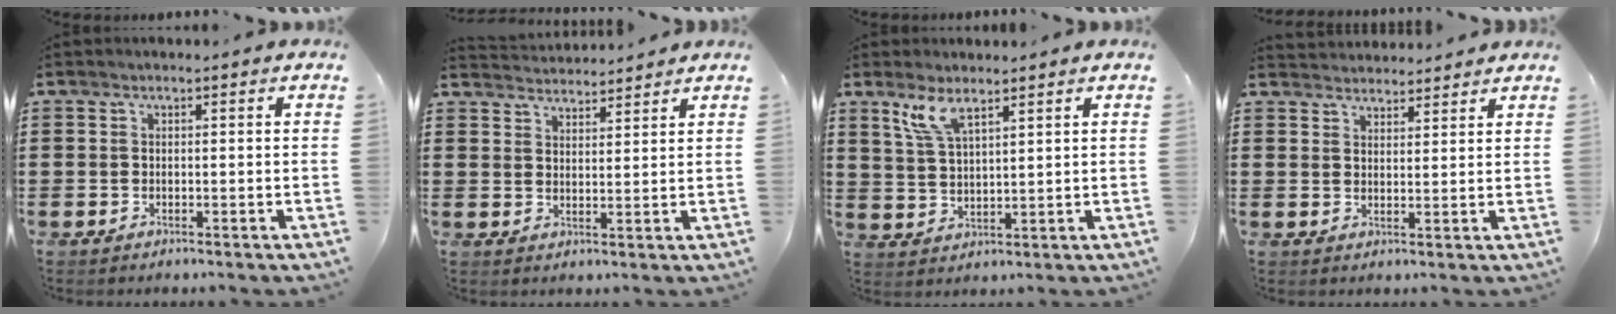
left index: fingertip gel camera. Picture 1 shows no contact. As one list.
[{"total": 3.1, "force": [3.1, 0.0, -0.3], "torque": [-0.004, -0.014, 0.059]}, {"total": 5.5, "force": [3.8, 1.4, 3.7], "torque": [-0.084, 0.000, 0.069]}, {"total": 2.7, "force": [2.7, 0.3, -0.5], "torque": [0.001, -0.008, 0.053]}]